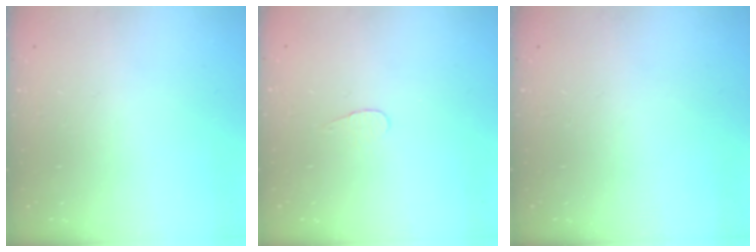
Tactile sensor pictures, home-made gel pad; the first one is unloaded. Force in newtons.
{"total": 3.4, "press": 3.4, "slide": 0.4}
{"total": 0.0}